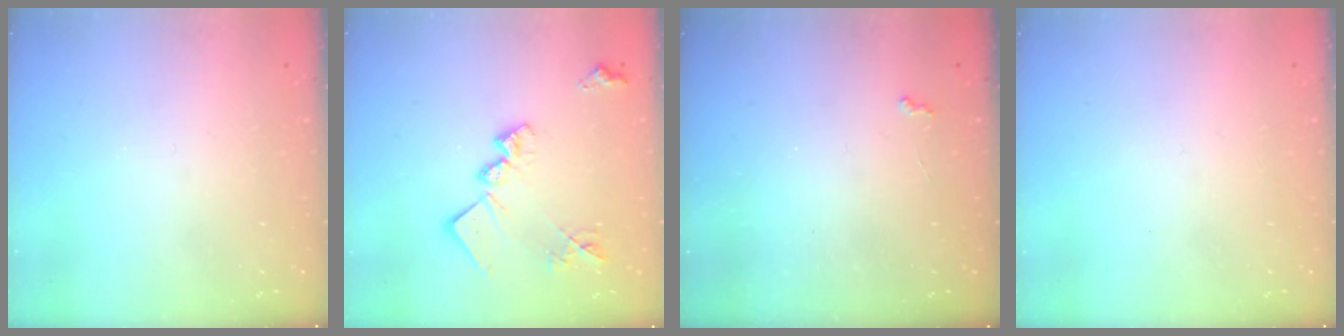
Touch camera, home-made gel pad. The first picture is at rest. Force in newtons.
{"total": 16.9, "press": 16.9, "slide": 0.7}
{"total": 2.6, "press": 2.6, "slide": 0.5}
{"total": 0.0}